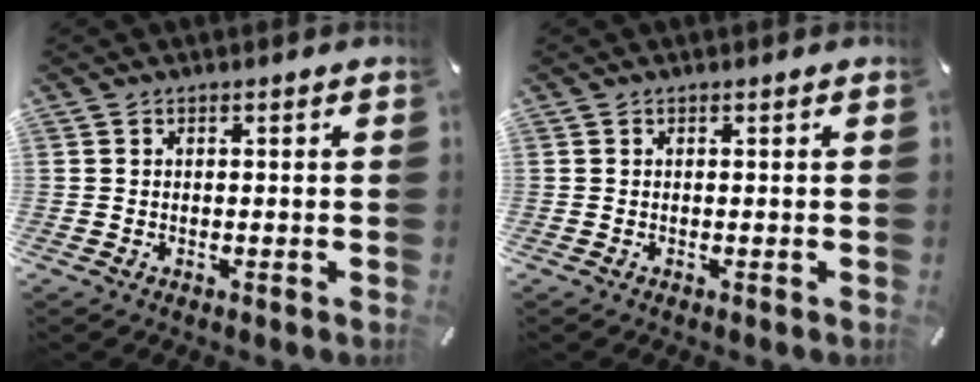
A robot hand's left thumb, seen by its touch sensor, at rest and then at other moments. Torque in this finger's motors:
{"motor_torque": [0.00, 0.00, 0.14, -0.14, 0.00]}